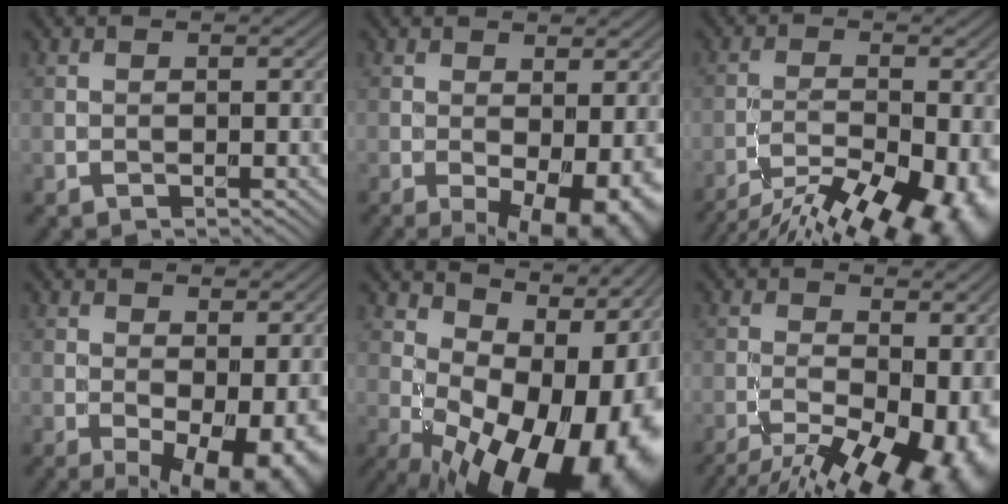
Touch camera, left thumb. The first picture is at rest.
{"total": 8.8, "force": [-2.8, 3.6, 7.5], "torque": [-0.115, -0.015, -0.029]}
{"total": 14.5, "force": [-10.5, 4.2, 9.1], "torque": [-0.149, -0.032, -0.147]}
{"total": 10.1, "force": [-2.8, 4.5, 8.6], "torque": [-0.119, -0.013, -0.030]}
{"total": 19.6, "force": [-1.2, 11.3, 16.0], "torque": [-0.169, -0.008, 0.016]}
{"total": 16.8, "force": [-8.0, 7.5, 12.8], "torque": [-0.182, -0.030, -0.093]}